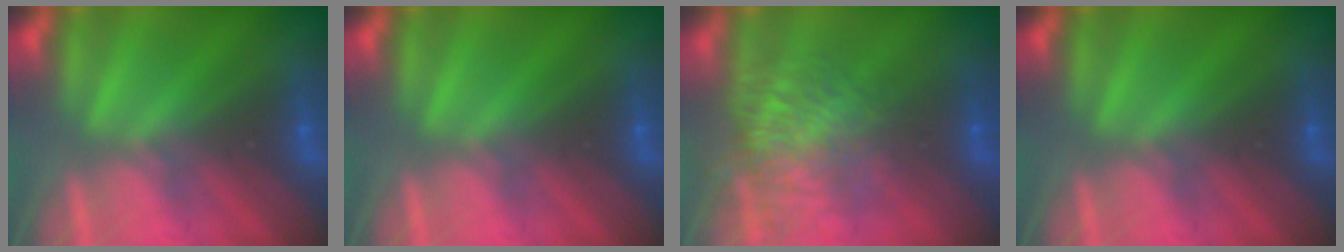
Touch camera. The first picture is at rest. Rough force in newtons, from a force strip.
{"total": 0.0}
{"total": 7.7}
{"total": 0.0}